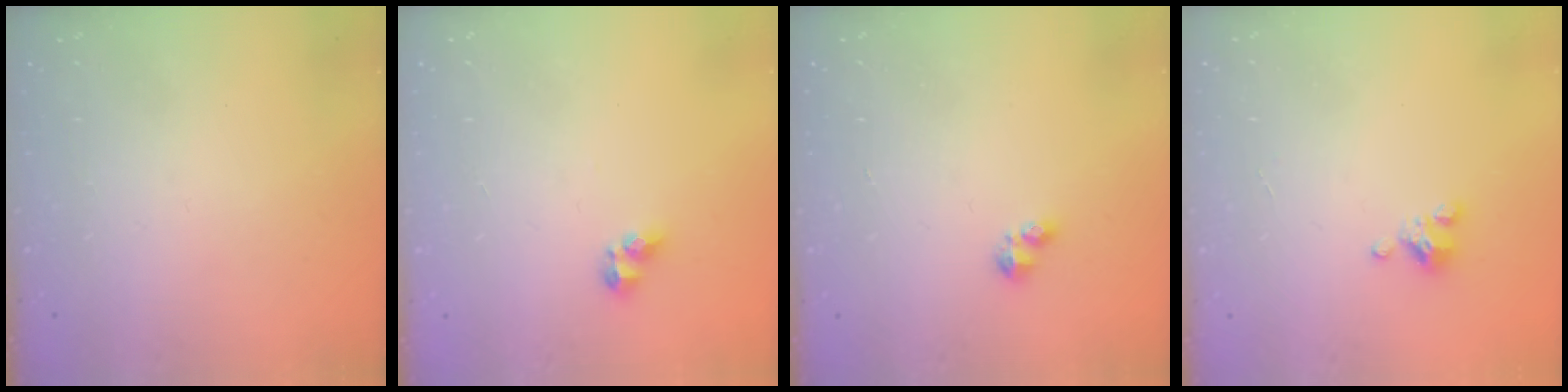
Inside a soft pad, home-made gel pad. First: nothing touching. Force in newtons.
{"total": 5.4, "press": 5.3, "slide": 0.6}
{"total": 2.8, "press": 2.8, "slide": 0.4}
{"total": 3.4, "press": 3.4, "slide": 0.2}